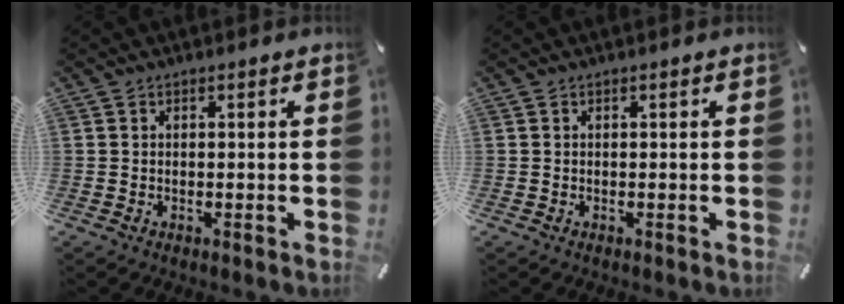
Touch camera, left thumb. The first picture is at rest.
{"total": 0.0}